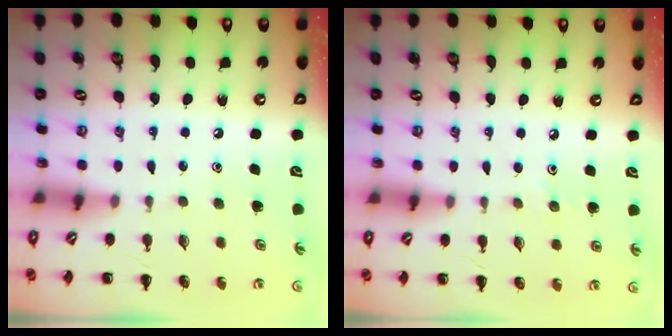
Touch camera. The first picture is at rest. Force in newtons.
{"total": 2.4, "press": 2.2, "slide": 1.0}